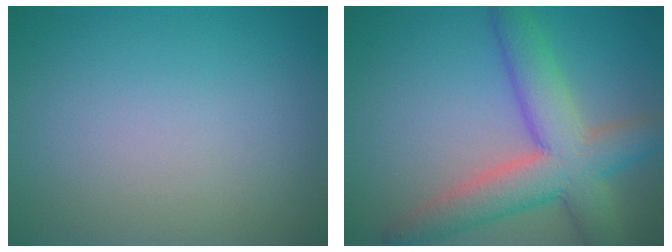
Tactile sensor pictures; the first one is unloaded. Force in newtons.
{"total": 7.5, "press": 7.5, "slide": 0.4}